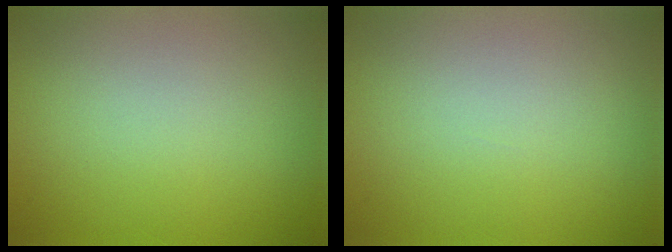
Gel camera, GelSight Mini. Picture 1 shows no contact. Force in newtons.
{"total": 0.0}